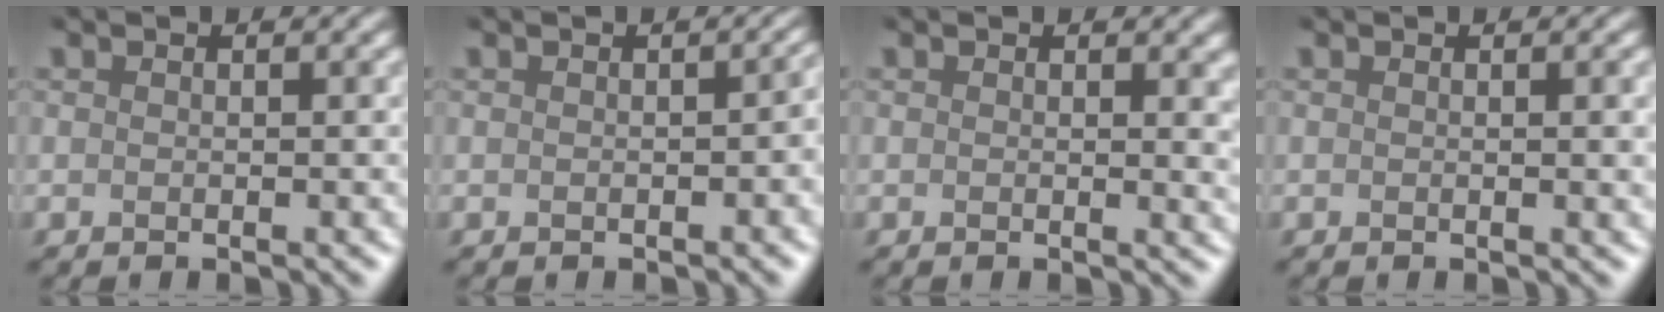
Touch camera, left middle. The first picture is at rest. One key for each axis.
{"total": 1.9, "fx": -0.8, "fy": 0.8, "fz": 1.5, "tx": -0.006, "ty": 0.004, "tz": -0.008}
{"total": 1.1, "fx": 0.5, "fy": 0.4, "fz": 0.9, "tx": -0.011, "ty": -0.004, "tz": 0.005}
{"total": 1.4, "fx": 0.3, "fy": 0.6, "fz": 1.2, "tx": -0.002, "ty": -0.002, "tz": -0.004}